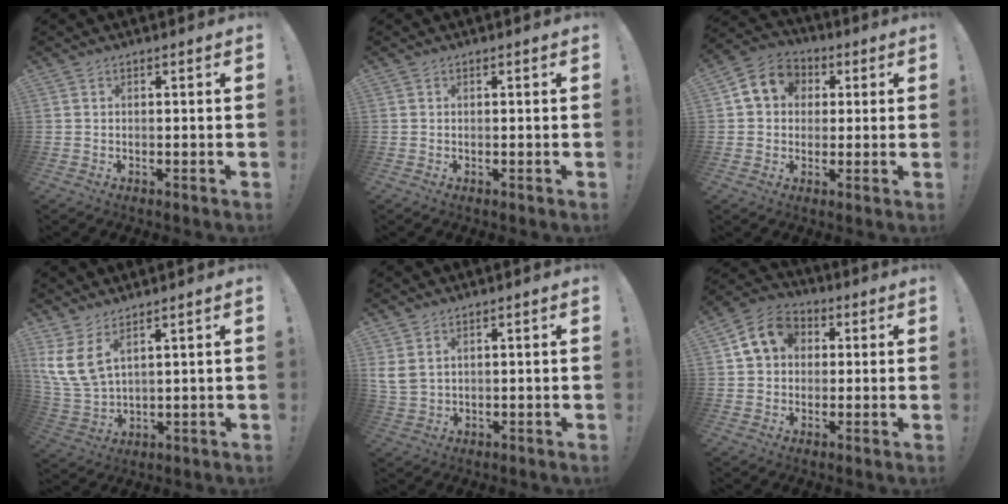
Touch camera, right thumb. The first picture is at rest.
{"total": 0.0}
{"total": 9.9, "force": [2.5, 8.4, 4.5], "torque": [-0.058, 0.003, 0.052]}
{"total": 9.2, "force": [5.4, 4.0, 6.3], "torque": [-0.140, -0.032, 0.108]}
{"total": 4.6, "force": [2.5, 2.9, 2.6], "torque": [-0.059, -0.007, 0.050]}
{"total": 10.9, "force": [3.4, 8.9, 5.2], "torque": [-0.076, 0.000, 0.069]}